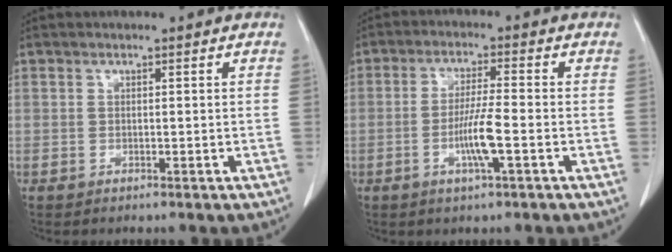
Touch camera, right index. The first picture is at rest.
{"total": 6.0, "force": [-2.0, -0.1, 5.6], "torque": [-0.110, -0.005, -0.038]}